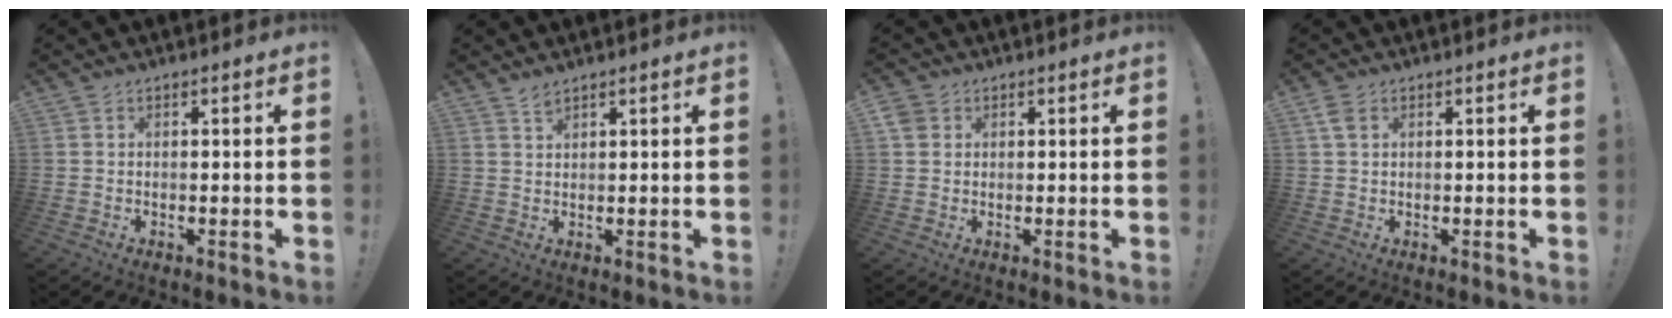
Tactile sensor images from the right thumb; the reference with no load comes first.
{"total": 2.1, "force": [1.8, 0.5, 0.9], "torque": [-0.006, -0.011, 0.031]}
{"total": 3.3, "force": [1.5, 2.7, 1.1], "torque": [-0.018, 0.001, 0.029]}
{"total": 3.0, "force": [1.4, 1.8, 2.0], "torque": [-0.033, 0.000, 0.024]}